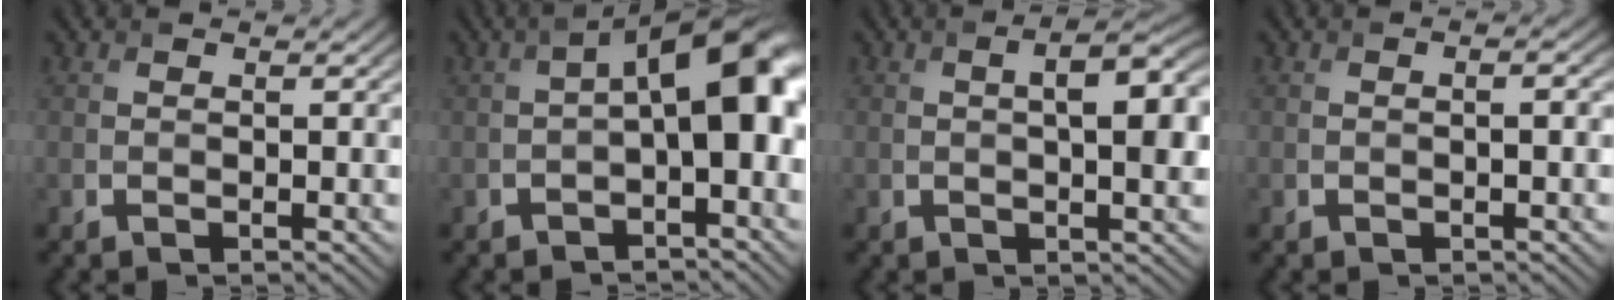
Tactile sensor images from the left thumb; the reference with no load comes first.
{"total": 10.3, "force": [-0.3, 4.8, 9.1], "torque": [-0.136, 0.014, -0.011]}
{"total": 6.9, "force": [0.4, 2.5, 6.4], "torque": [-0.098, 0.007, 0.007]}
{"total": 1.6, "force": [-0.4, 0.4, 1.5], "torque": [-0.023, 0.004, -0.006]}